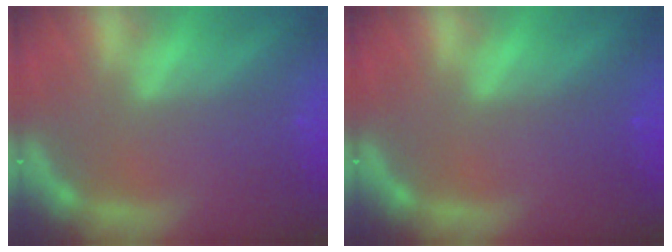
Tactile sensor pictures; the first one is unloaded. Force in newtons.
{"total": 1.0}